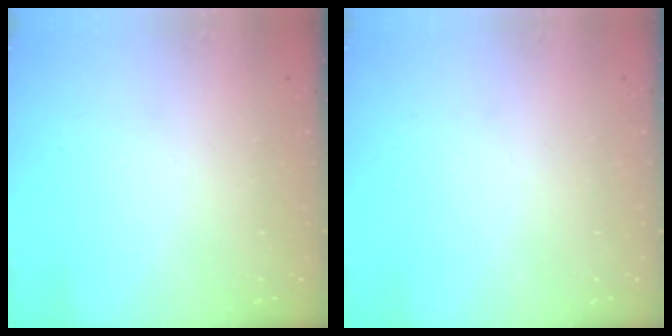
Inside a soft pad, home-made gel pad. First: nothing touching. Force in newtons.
{"total": 0.5, "press": 0.5, "slide": 0.1}